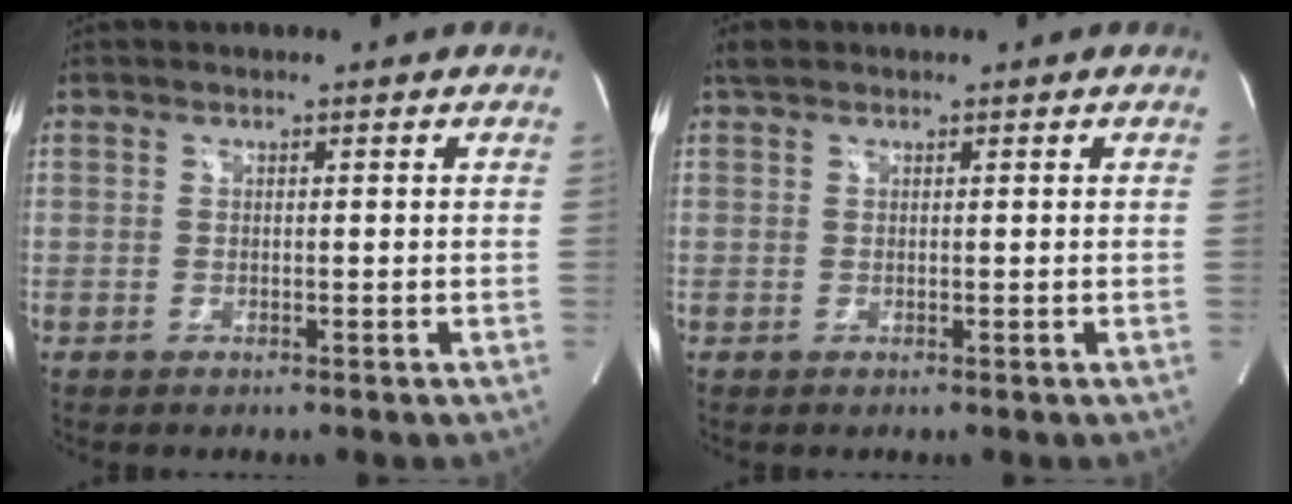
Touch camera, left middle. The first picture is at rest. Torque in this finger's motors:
{"motor_torque": [0.29, 0.09, -0.29, 0.00]}